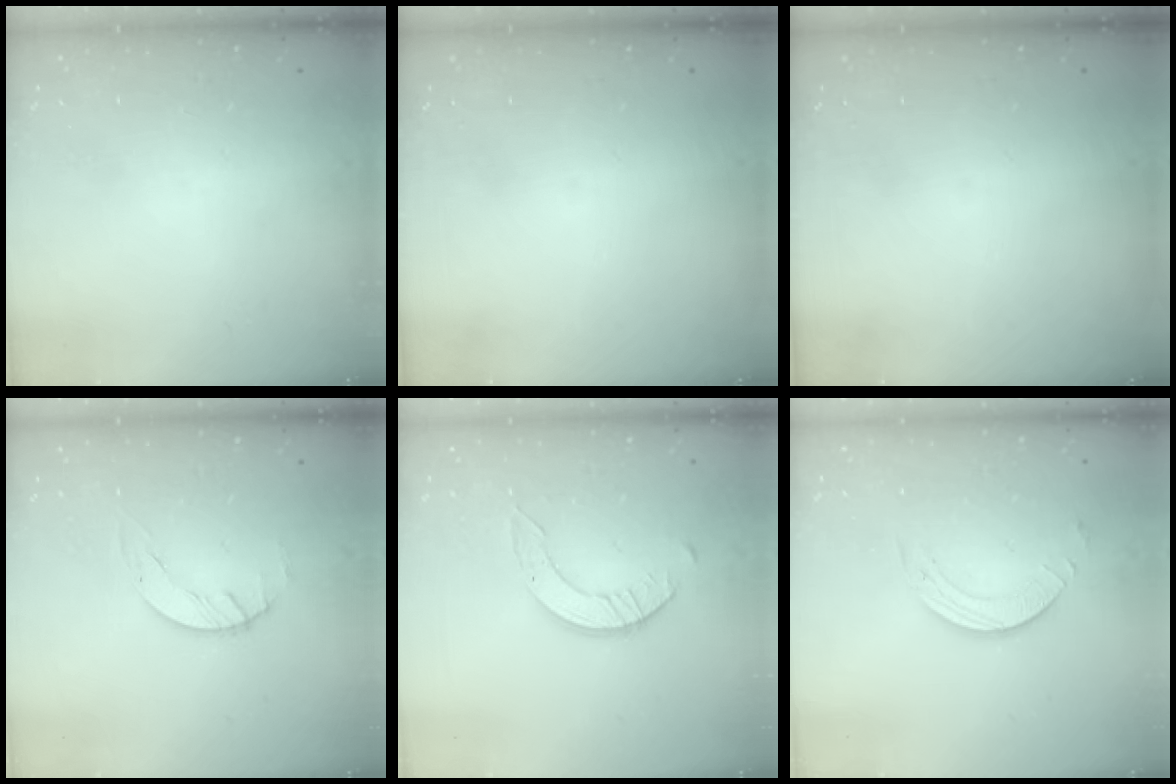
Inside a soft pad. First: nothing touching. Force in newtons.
{"total": 0.0}
{"total": 0.0}
{"total": 1.5, "press": 1.5, "slide": 0.2}
{"total": 5.0, "press": 5.0, "slide": 0.4}
{"total": 3.7, "press": 3.7, "slide": 0.3}